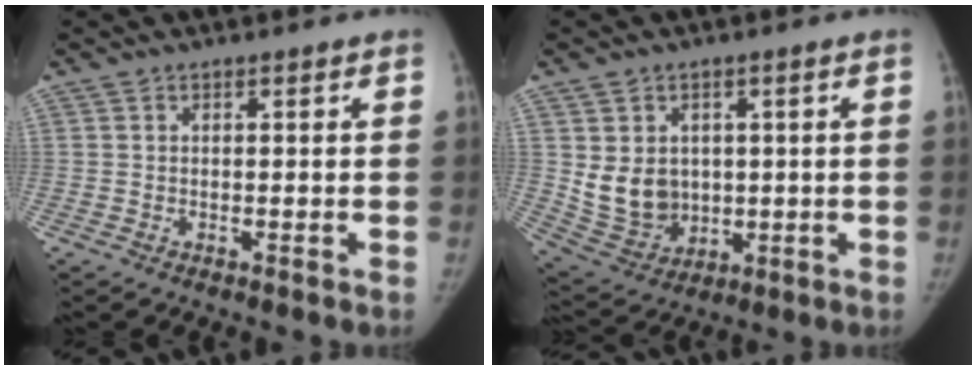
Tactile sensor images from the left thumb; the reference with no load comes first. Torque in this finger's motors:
{"motor_torque": [0.01, 0.15, 0.66, -0.59, 0.04]}